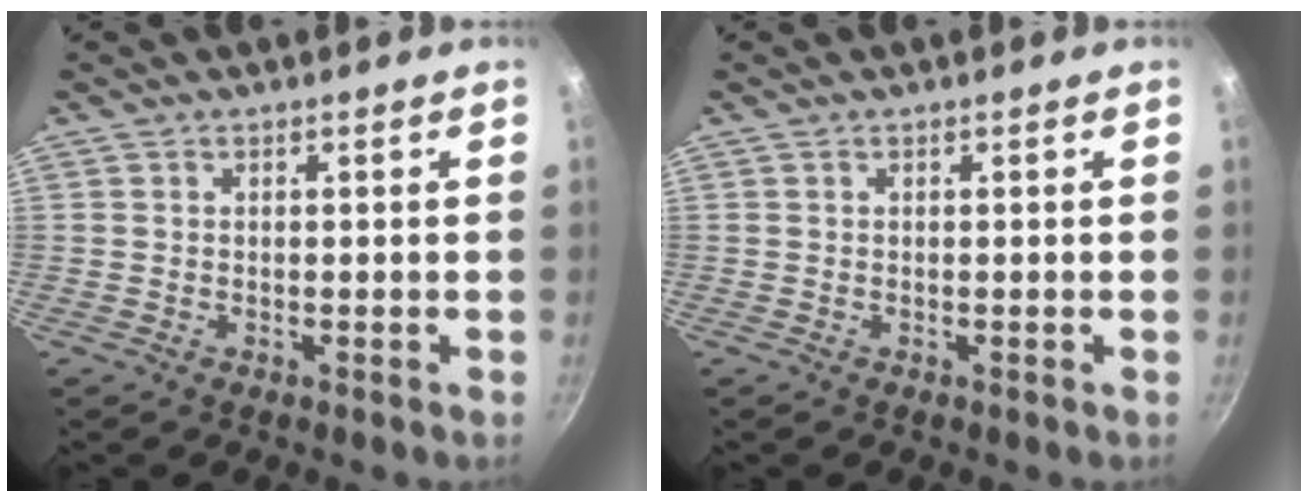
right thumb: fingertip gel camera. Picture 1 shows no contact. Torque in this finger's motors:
{"motor_torque": [0.02, 0.01, 0.08, -0.04, 0.03]}